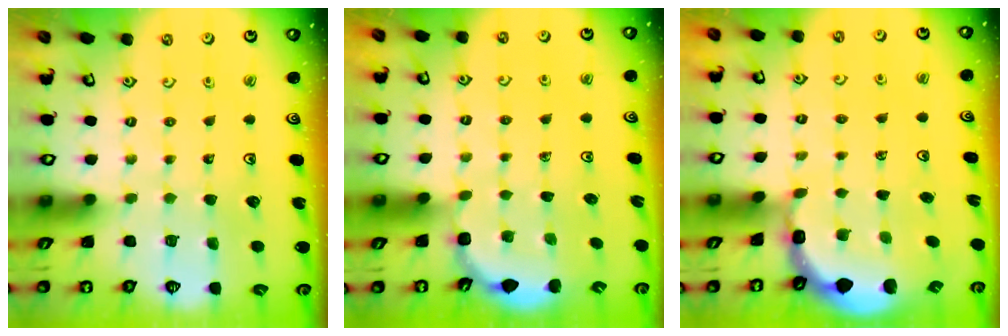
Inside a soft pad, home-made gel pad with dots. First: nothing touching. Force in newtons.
{"total": 2.8, "press": 1.8, "slide": 2.1}
{"total": 2.6, "press": 2.4, "slide": 0.9}